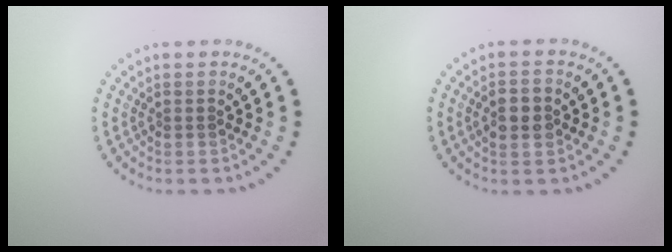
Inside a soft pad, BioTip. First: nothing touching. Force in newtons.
{"total": 2.4, "press": 2.4, "slide": 0.1}